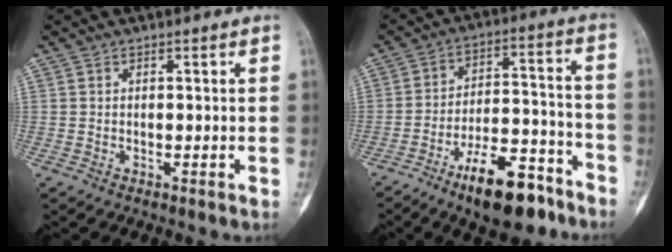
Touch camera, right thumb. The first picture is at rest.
{"total": 15.6, "force": [-10.2, 5.9, 10.2], "torque": [-0.141, 0.079, -0.161]}